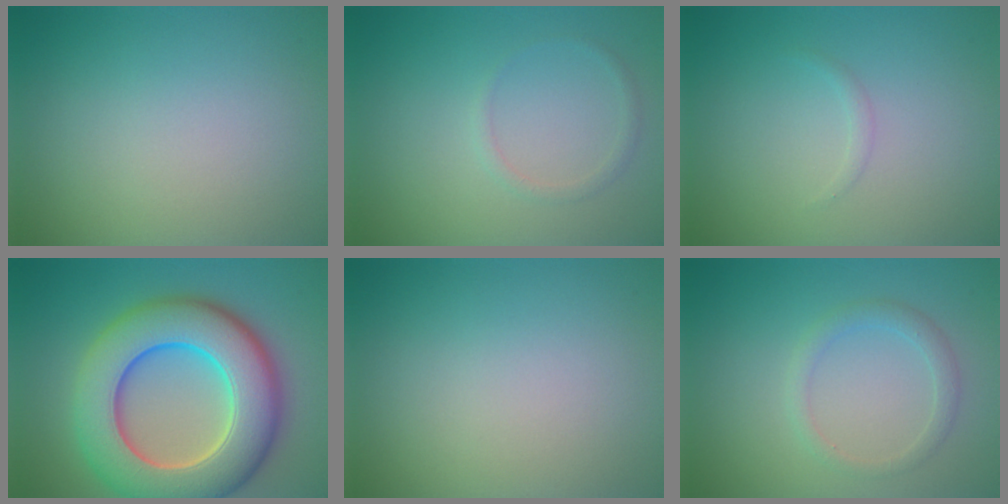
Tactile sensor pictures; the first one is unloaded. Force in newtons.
{"total": 0.9, "press": 0.9, "slide": 0.1}
{"total": 0.5, "press": 0.5, "slide": 0.0}
{"total": 12.5, "press": 12.5, "slide": 0.4}
{"total": 0.0}
{"total": 1.7, "press": 1.7, "slide": 0.2}